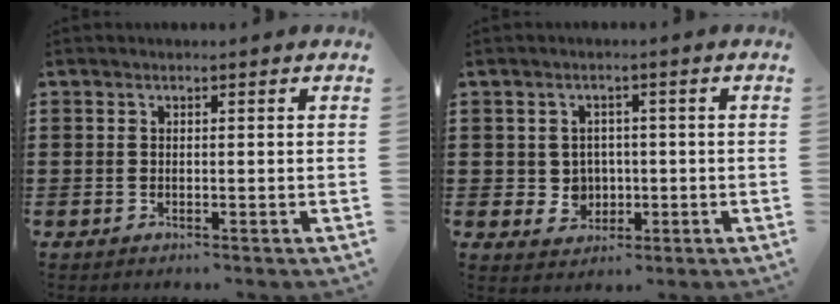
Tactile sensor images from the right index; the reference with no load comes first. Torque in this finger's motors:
{"motor_torque": [0.56, 1.58, 0.14, 0.03]}